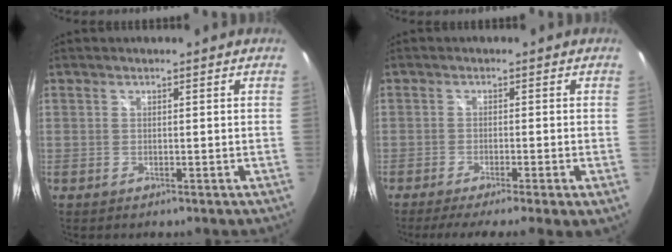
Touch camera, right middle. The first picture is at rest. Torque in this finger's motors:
{"motor_torque": [1.09, -1.05, 0.17, 0.10]}